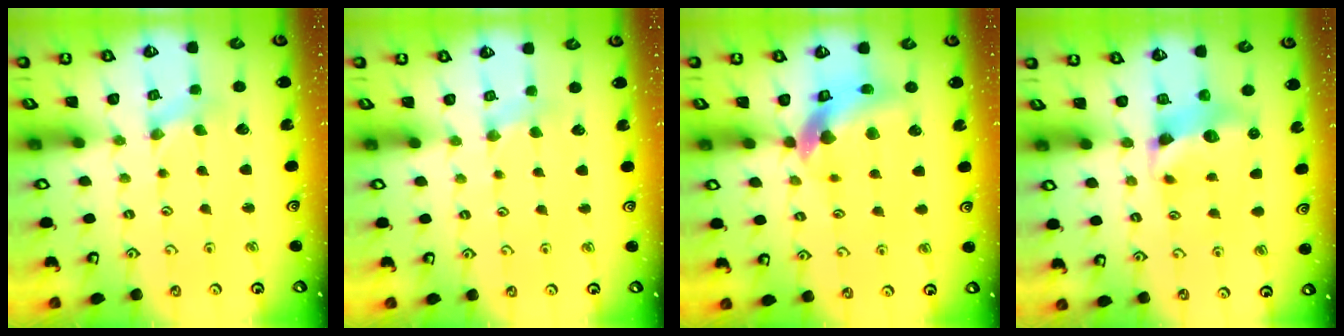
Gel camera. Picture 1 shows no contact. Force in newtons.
{"total": 2.7, "press": 2.7, "slide": 0.4}
{"total": 11.0, "press": 10.8, "slide": 1.7}
{"total": 7.1, "press": 7.1, "slide": 0.3}